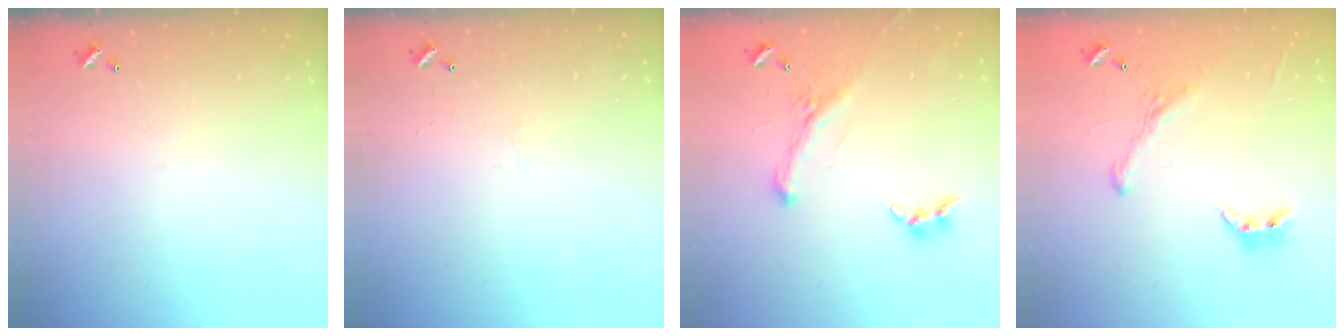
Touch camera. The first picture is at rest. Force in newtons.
{"total": 1.2, "press": 1.1, "slide": 0.5}
{"total": 1.7, "press": 1.1, "slide": 1.2}
{"total": 1.9, "press": 1.6, "slide": 1.0}